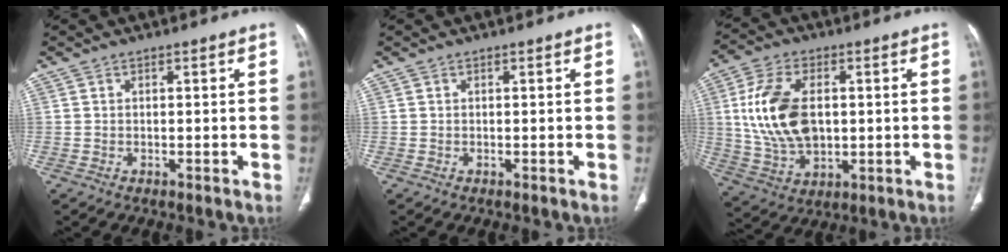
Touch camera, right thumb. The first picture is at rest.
{"total": 0.0}
{"total": 15.1, "force": [1.7, 9.3, 11.8], "torque": [-0.221, -0.003, 0.037]}